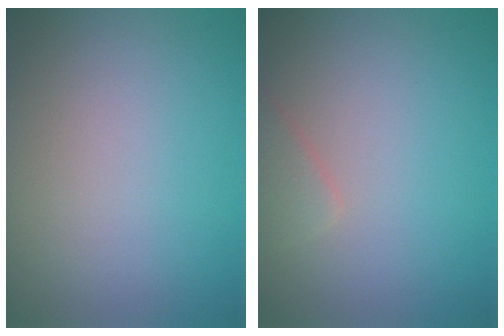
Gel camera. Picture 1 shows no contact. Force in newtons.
{"total": 1.3, "press": 1.3, "slide": 0.1}